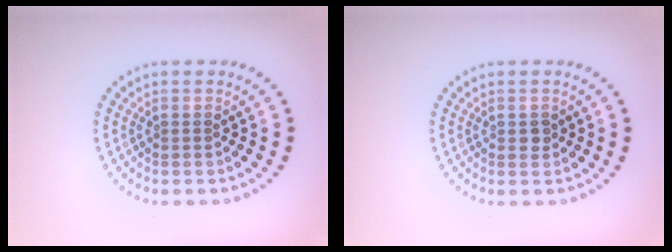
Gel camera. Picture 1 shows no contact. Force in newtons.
{"total": 0.9, "press": 0.9, "slide": 0.0}